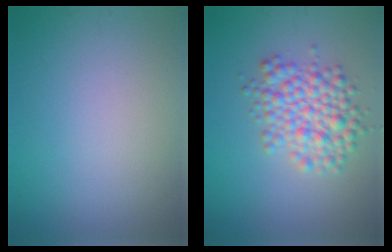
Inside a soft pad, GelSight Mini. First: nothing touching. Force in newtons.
{"total": 5.0, "press": 4.9, "slide": 0.2}